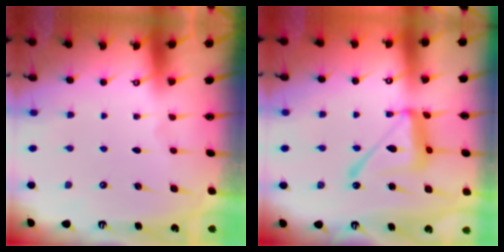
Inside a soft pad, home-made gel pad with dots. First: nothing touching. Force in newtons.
{"total": 15.1, "press": 15.0, "slide": 1.3}